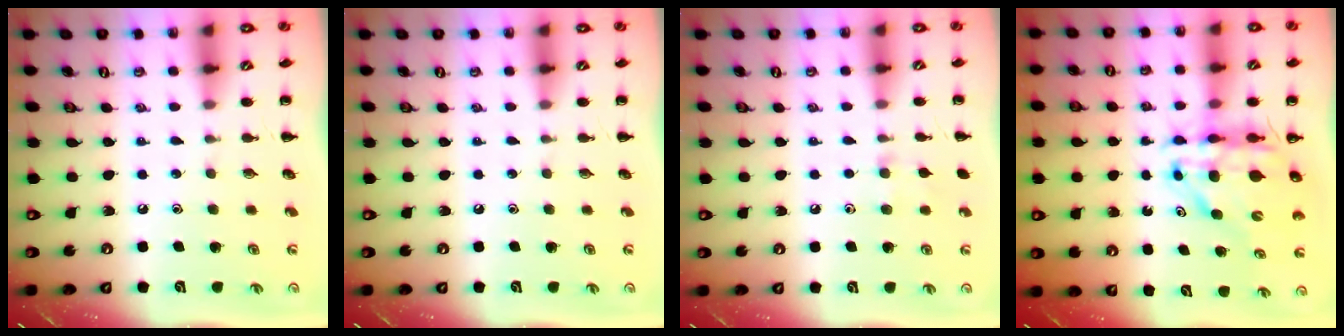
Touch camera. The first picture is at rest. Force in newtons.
{"total": 0.0}
{"total": 5.7, "press": 5.4, "slide": 1.9}
{"total": 12.2, "press": 11.7, "slide": 3.4}